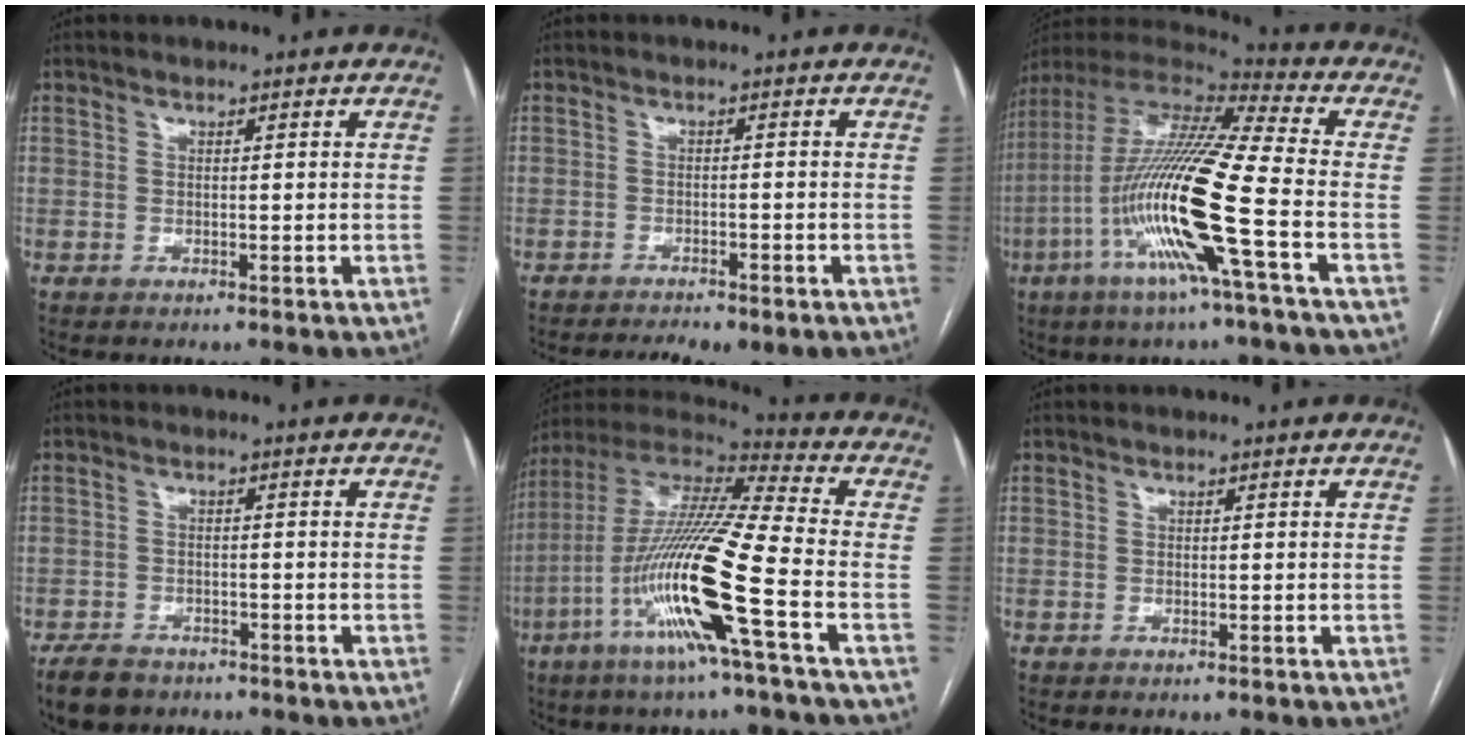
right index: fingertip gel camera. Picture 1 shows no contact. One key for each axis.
{"total": 7.5, "fx": -5.8, "fy": 2.0, "fz": 4.3, "tx": -0.068, "ty": -0.001, "tz": -0.079}
{"total": 21.0, "fx": -5.9, "fy": 0.1, "fz": 20.2, "tx": -0.422, "ty": -0.023, "tz": -0.127}
{"total": 5.4, "fx": -4.2, "fy": 2.8, "fz": 1.8, "tx": -0.036, "ty": -0.003, "tz": -0.070}
{"total": 19.8, "fx": -6.8, "fy": -0.4, "fz": 18.6, "tx": -0.383, "ty": -0.019, "tz": -0.142}
{"total": 0.0}